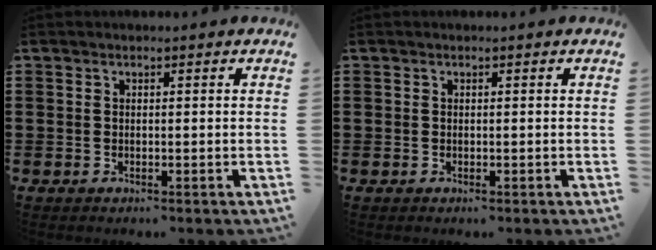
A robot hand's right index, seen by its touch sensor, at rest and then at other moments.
{"total": 0.0}